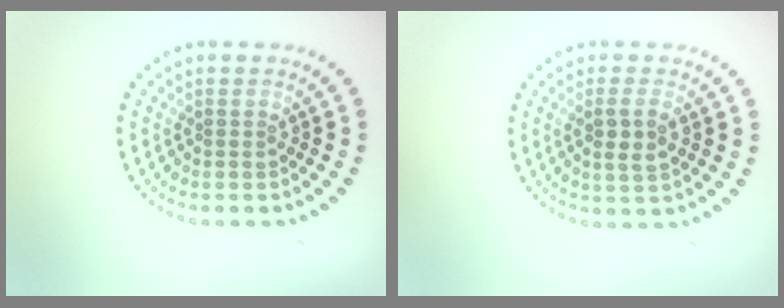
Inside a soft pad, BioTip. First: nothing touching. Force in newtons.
{"total": 2.2, "press": 2.1, "slide": 0.7}